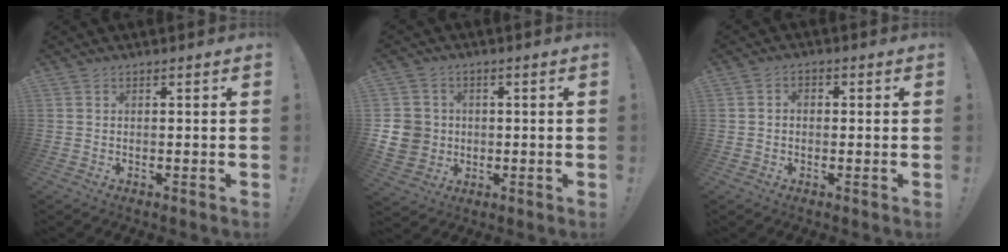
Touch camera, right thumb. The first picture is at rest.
{"total": 9.6, "force": [-0.5, 8.9, 3.5], "torque": [-0.072, 0.011, -0.002]}
{"total": 2.2, "force": [-1.0, 1.7, 1.1], "torque": [-0.019, 0.011, -0.019]}